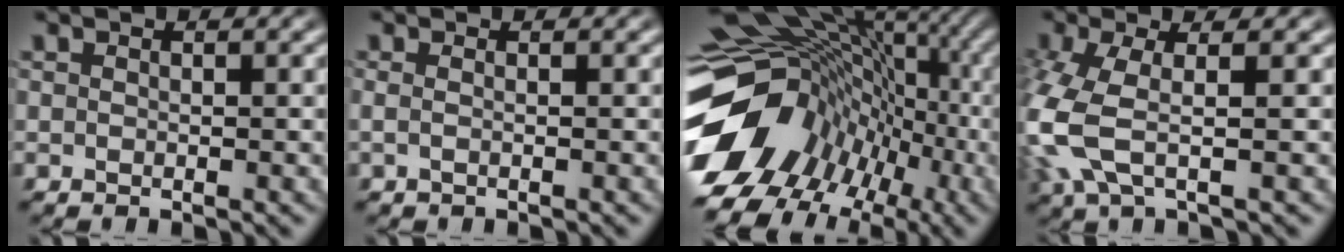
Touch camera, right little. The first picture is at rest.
{"total": 0.7, "force": [-0.3, -0.3, 0.6], "torque": [-0.017, -0.007, -0.001]}
{"total": 21.9, "force": [-2.7, 17.0, 13.6], "torque": [-0.228, -0.059, -0.032]}
{"total": 5.2, "force": [-0.3, 2.9, 4.3], "torque": [-0.125, -0.021, 0.006]}